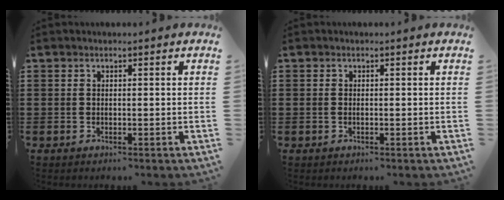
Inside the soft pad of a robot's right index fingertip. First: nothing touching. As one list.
[{"total": 0.0}]